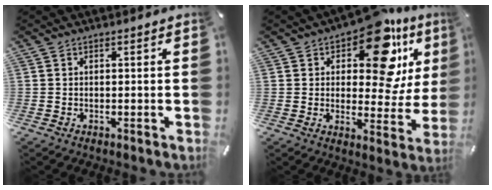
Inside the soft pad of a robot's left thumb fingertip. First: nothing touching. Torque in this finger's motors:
{"motor_torque": [2.04, 2.29, 1.89, -0.86, 0.27]}